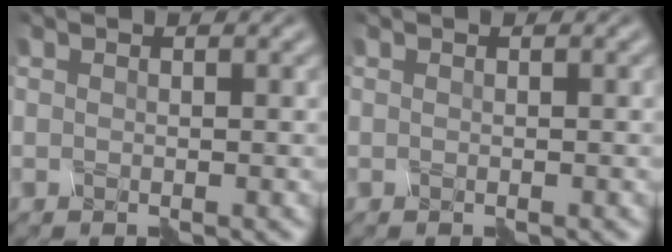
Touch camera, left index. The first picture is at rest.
{"total": 0.0}